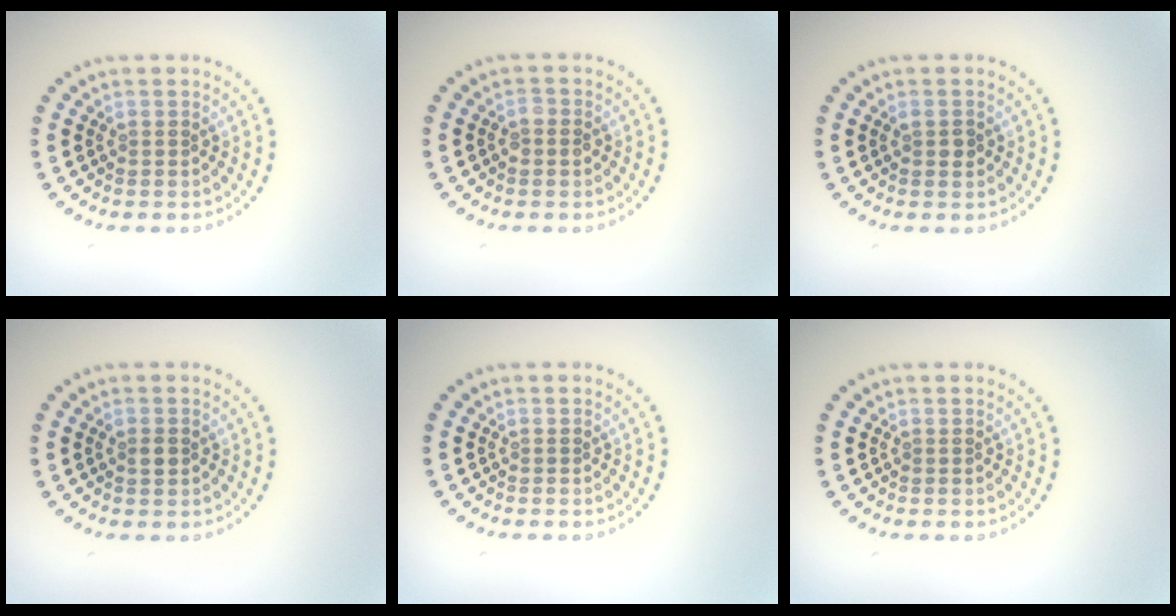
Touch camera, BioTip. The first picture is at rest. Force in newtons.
{"total": 1.1, "press": 1.1, "slide": 0.2}
{"total": 1.0, "press": 1.0, "slide": 0.2}
{"total": 1.1, "press": 1.1, "slide": 0.1}
{"total": 0.0}
{"total": 0.0}